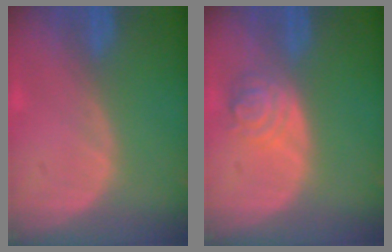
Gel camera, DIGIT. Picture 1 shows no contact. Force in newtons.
{"total": 4.1, "press": 4.1, "slide": 0.1}